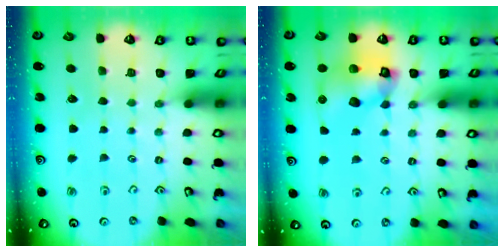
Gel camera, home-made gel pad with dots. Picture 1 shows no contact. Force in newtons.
{"total": 11.1, "press": 11.0, "slide": 1.5}